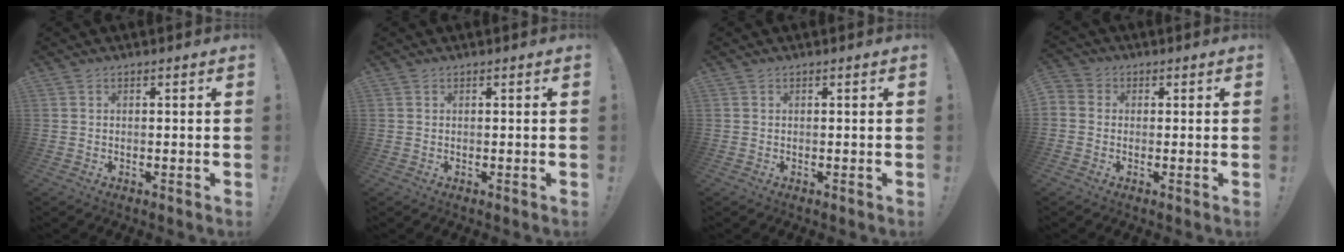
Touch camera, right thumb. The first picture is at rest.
{"total": 0.0}
{"total": 0.0}
{"total": 2.9, "force": [-0.5, 2.5, 1.4], "torque": [-0.033, 0.005, -0.008]}